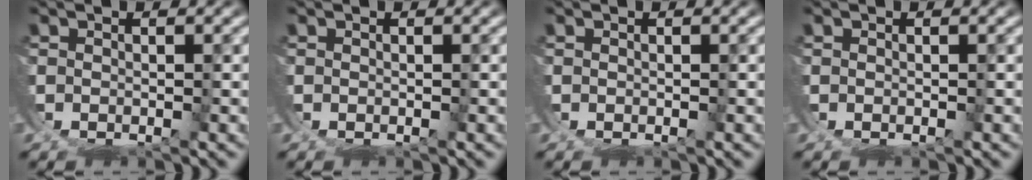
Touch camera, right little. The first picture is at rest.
{"total": 0.0}
{"total": 0.0}
{"total": 0.0}